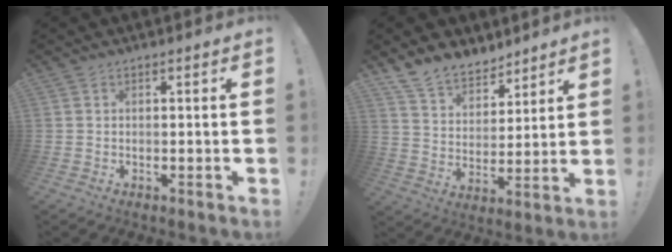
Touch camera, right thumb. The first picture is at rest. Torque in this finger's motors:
{"motor_torque": [-0.05, 0.24, 0.69, 0.58, 0.01]}